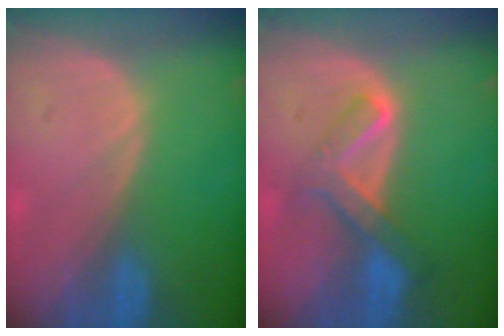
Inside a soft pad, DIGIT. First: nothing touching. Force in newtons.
{"total": 6.7, "press": 5.6, "slide": 3.6}